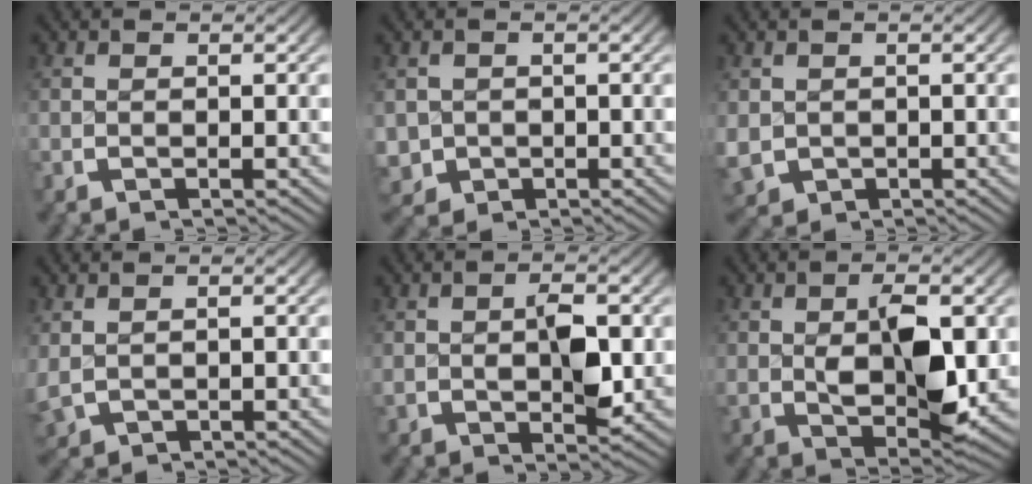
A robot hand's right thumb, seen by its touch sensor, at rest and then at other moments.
{"total": 4.4, "force": [-1.1, 3.9, 1.6], "torque": [-0.048, -0.030, -0.004]}
{"total": 3.2, "force": [-0.6, 2.9, 1.2], "torque": [-0.044, -0.025, 0.005]}
{"total": 1.9, "force": [0.3, 1.6, 0.9], "torque": [-0.032, -0.008, 0.019]}
{"total": 3.7, "force": [0.4, 1.6, 3.3], "torque": [-0.050, -0.005, 0.018]}
{"total": 7.1, "force": [0.4, 3.4, 6.2], "torque": [-0.107, -0.020, 0.023]}